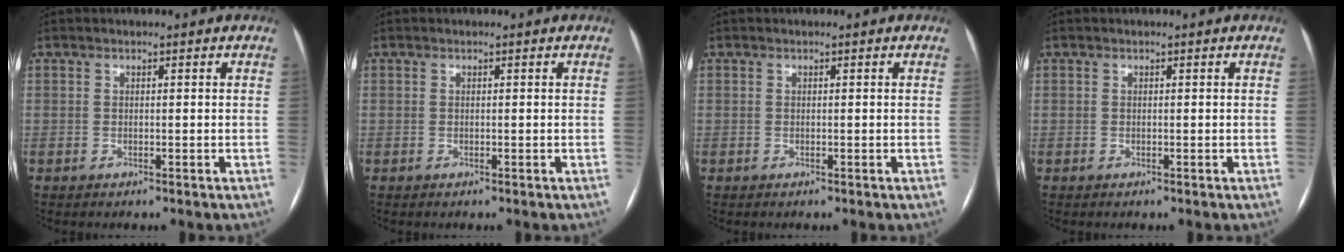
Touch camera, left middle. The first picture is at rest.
{"total": 0.0}
{"total": 0.0}
{"total": 0.0}